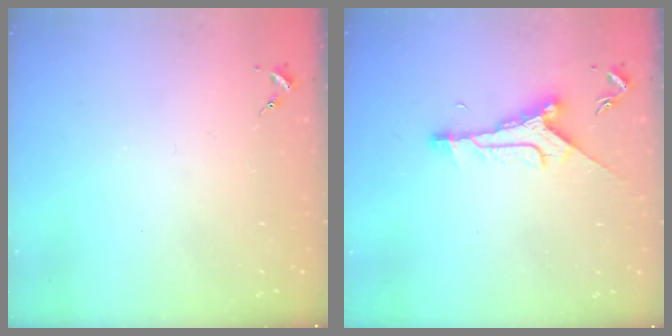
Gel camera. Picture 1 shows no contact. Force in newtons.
{"total": 8.6, "press": 8.6, "slide": 0.4}